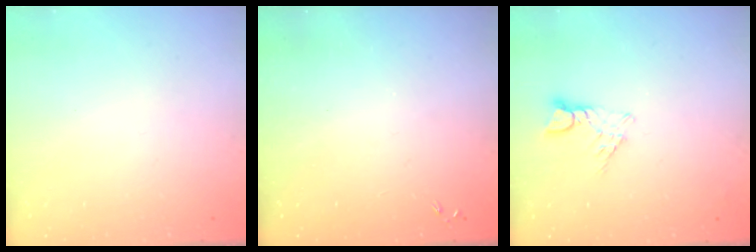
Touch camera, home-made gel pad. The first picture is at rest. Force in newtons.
{"total": 0.0}
{"total": 3.4, "press": 3.4, "slide": 0.4}